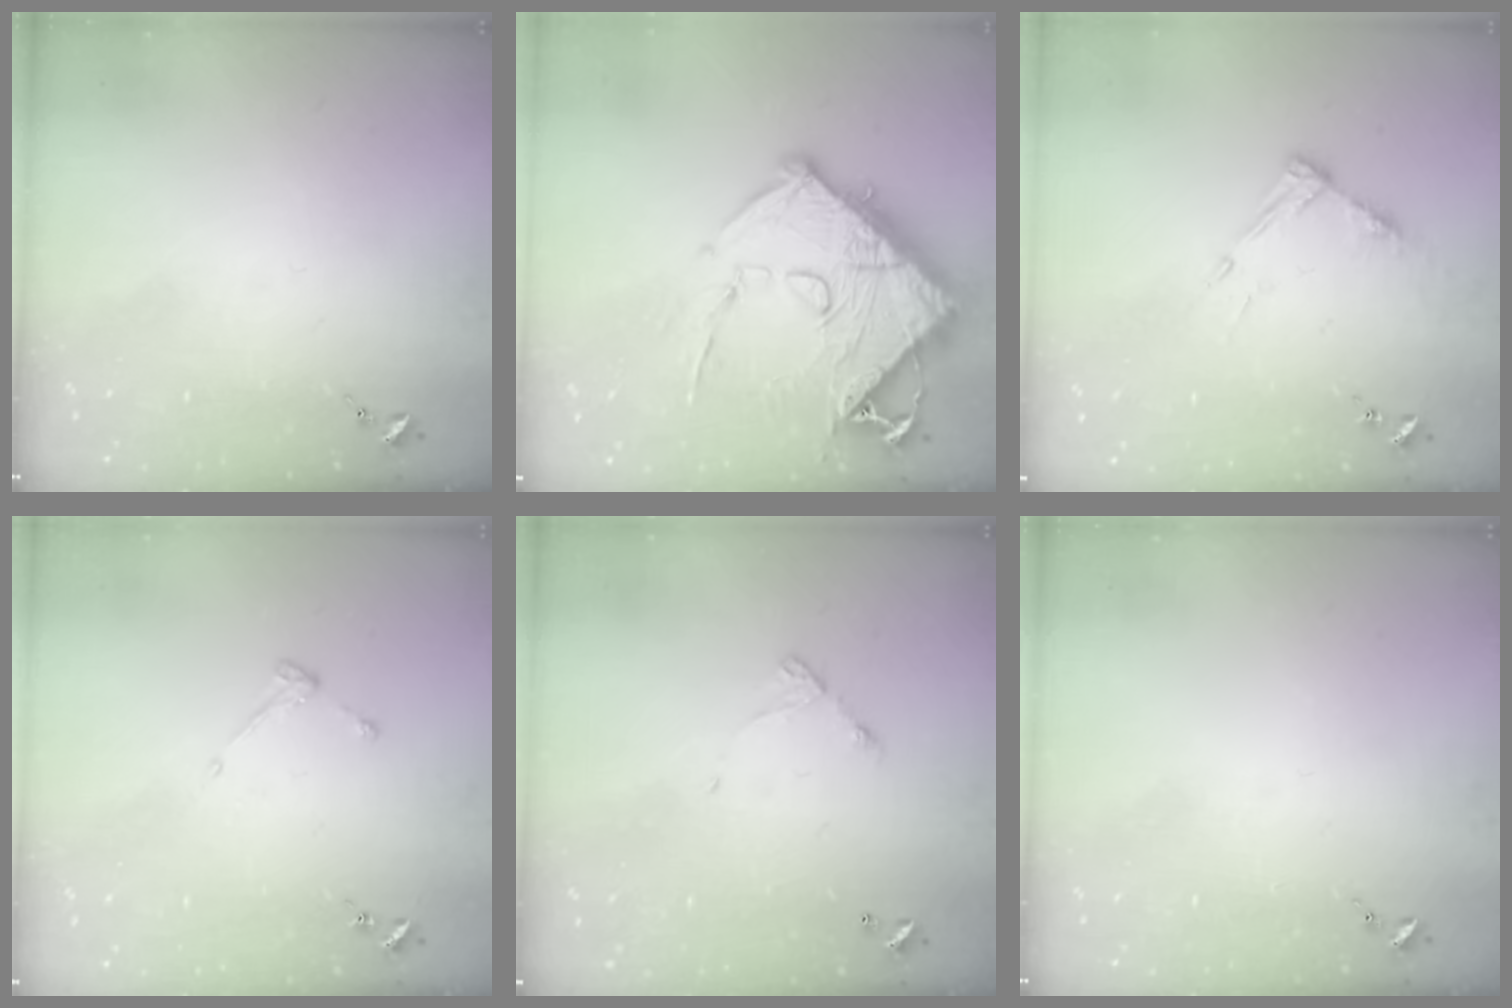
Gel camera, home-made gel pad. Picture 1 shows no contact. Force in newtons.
{"total": 17.9, "press": 17.8, "slide": 2.0}
{"total": 8.1, "press": 8.1, "slide": 0.6}
{"total": 3.0, "press": 3.0, "slide": 0.4}
{"total": 5.5, "press": 5.5, "slide": 0.3}
{"total": 0.0}